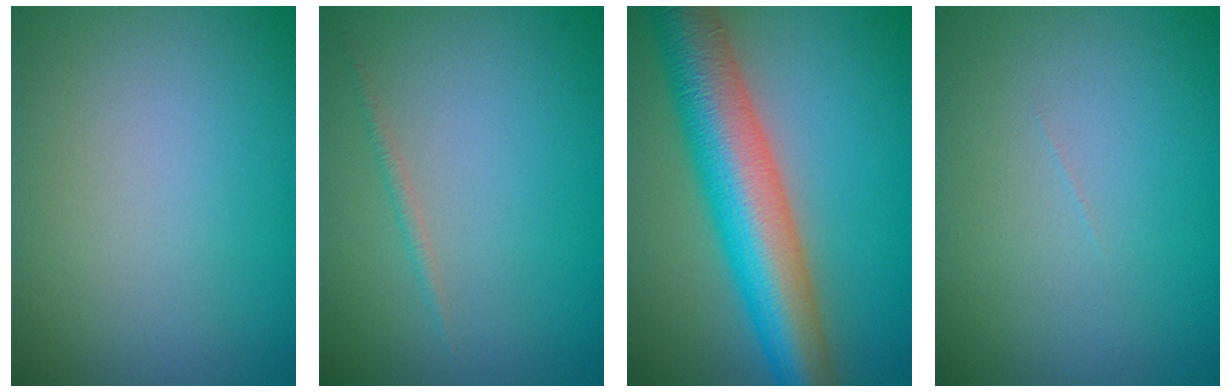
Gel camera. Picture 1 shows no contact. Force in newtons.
{"total": 0.7, "press": 0.7, "slide": 0.1}
{"total": 10.7, "press": 10.7, "slide": 0.3}
{"total": 0.0}